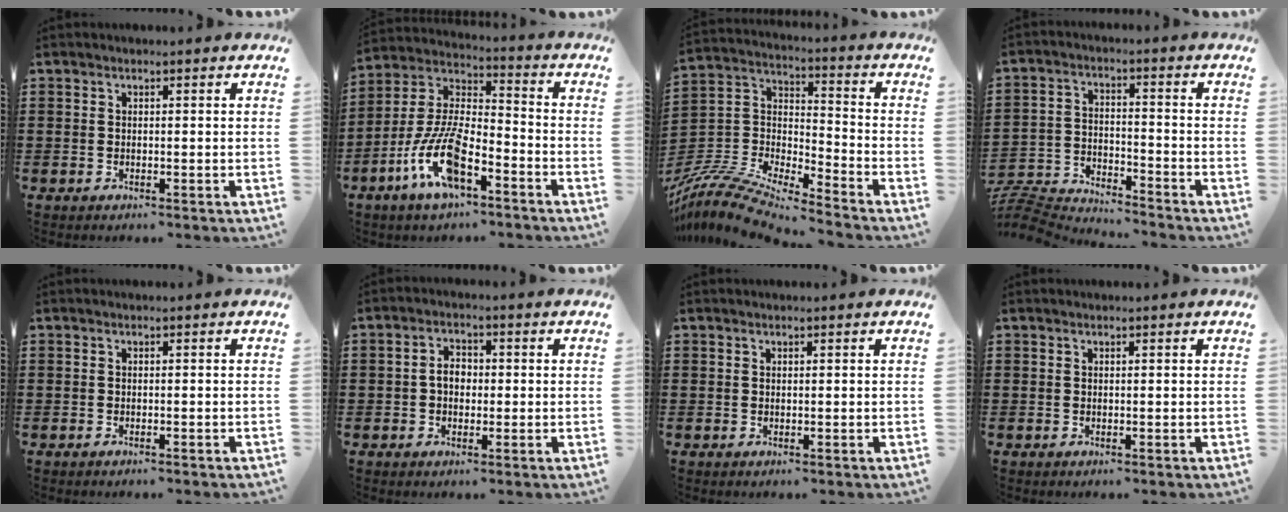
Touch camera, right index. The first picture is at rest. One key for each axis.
{"total": 12.0, "fx": -6.4, "fy": 4.1, "fz": 9.3, "tx": -0.219, "ty": -0.006, "tz": -0.126}
{"total": 10.0, "fx": -9.3, "fy": 1.1, "fz": 3.4, "tx": -0.086, "ty": 0.005, "tz": -0.193}
{"total": 6.5, "fx": -6.5, "fy": 0.4, "fz": 0.5, "tx": -0.031, "ty": -0.001, "tz": -0.136}
{"total": 0.6, "fx": -0.6, "fy": -0.2, "fz": 0.2, "tx": -0.004, "ty": -0.004, "tz": -0.011}
{"total": 3.0, "fx": -0.3, "fy": 2.0, "fz": 2.2, "tx": -0.043, "ty": 0.007, "tz": -0.008}
{"total": 0.0}
{"total": 0.0}